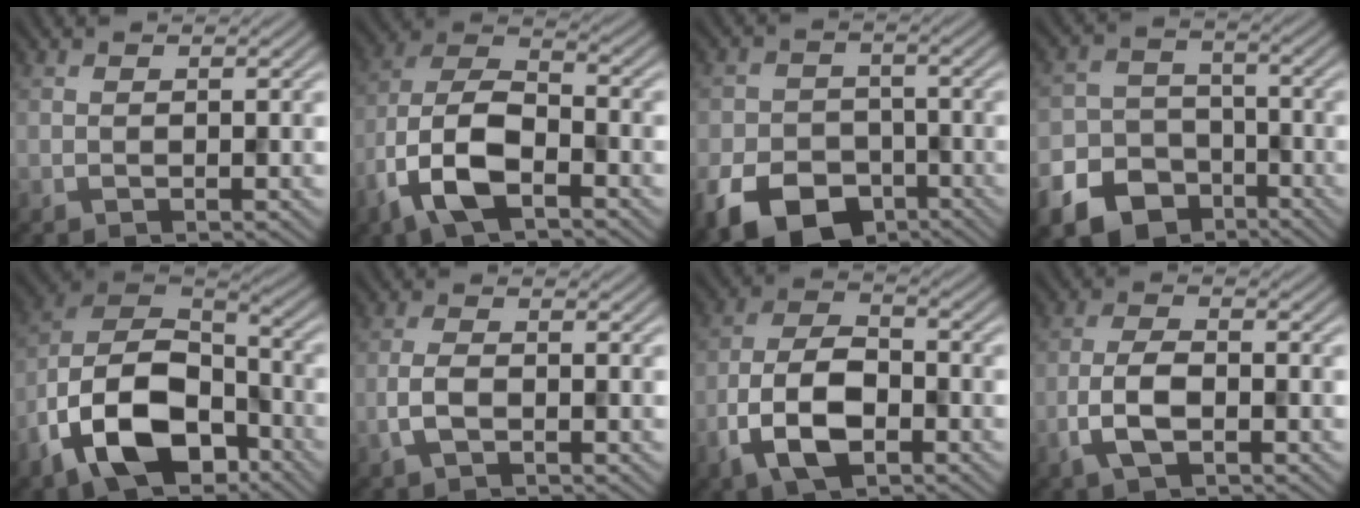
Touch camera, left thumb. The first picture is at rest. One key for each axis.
{"total": 10.3, "fx": -5.3, "fy": 4.6, "fz": 7.5, "tx": -0.159, "ty": -0.001, "tz": -0.115}
{"total": 10.8, "fx": -5.7, "fy": 7.3, "fz": 5.6, "tx": -0.117, "ty": -0.029, "tz": -0.106}
{"total": 14.6, "fx": -8.9, "fy": 10.8, "fz": 4.2, "tx": -0.115, "ty": -0.072, "tz": -0.152}
{"total": 16.2, "fx": -8.2, "fy": 9.3, "fz": 10.5, "tx": -0.232, "ty": -0.036, "tz": -0.164}
{"total": 2.7, "fx": -1.1, "fy": 1.1, "fz": 2.2, "tx": -0.056, "ty": 0.001, "tz": -0.026}
{"total": 8.6, "fx": -3.8, "fy": 4.4, "fz": 6.4, "tx": -0.135, "ty": 0.002, "tz": -0.084}
{"total": 4.7, "fx": -1.9, "fy": 2.0, "fz": 3.8, "tx": -0.085, "ty": 0.003, "tz": -0.043}